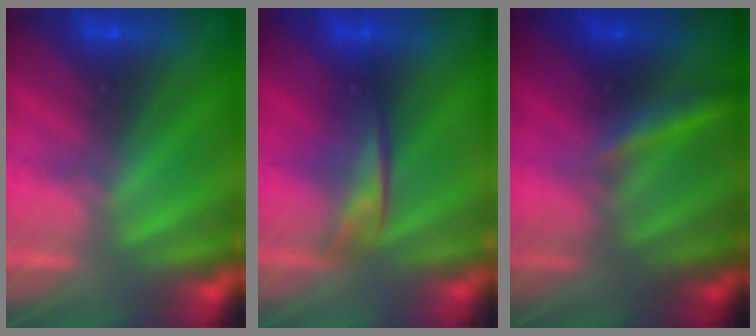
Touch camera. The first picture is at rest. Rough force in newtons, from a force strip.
{"total": 2.0}
{"total": 2.9}